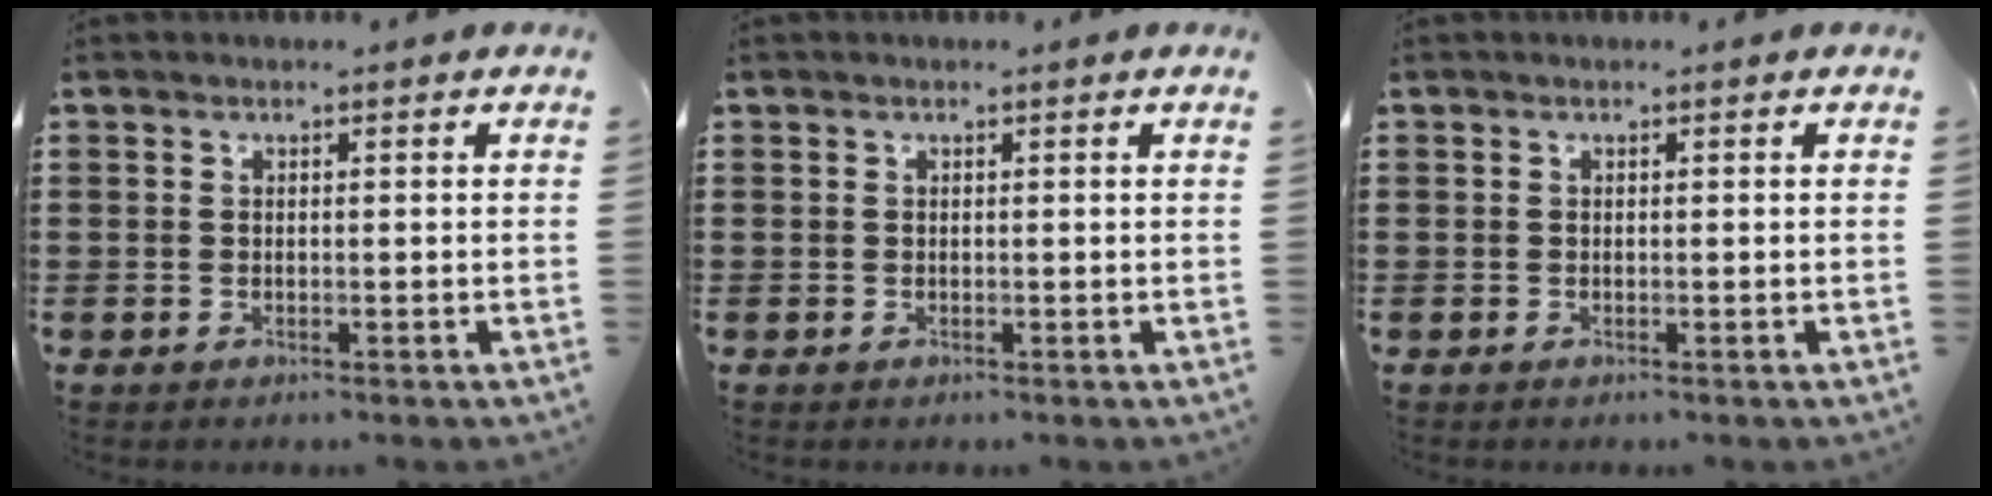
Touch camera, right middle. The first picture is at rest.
{"total": 0.0}
{"total": 0.0}